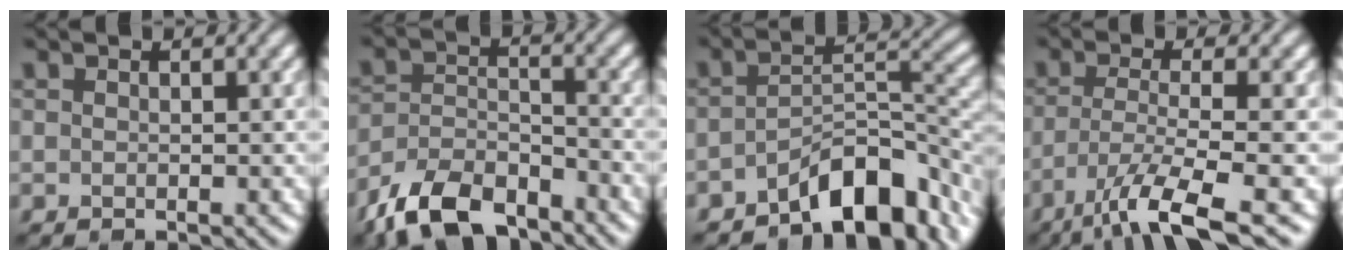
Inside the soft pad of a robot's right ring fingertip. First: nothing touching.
{"total": 7.9, "force": [-6.2, 3.4, 3.6], "torque": [-0.065, -0.006, -0.127]}
{"total": 8.4, "force": [-5.3, 3.5, 5.6], "torque": [-0.066, 0.002, -0.087]}
{"total": 7.0, "force": [-4.2, 1.4, 5.5], "torque": [-0.090, -0.007, -0.081]}